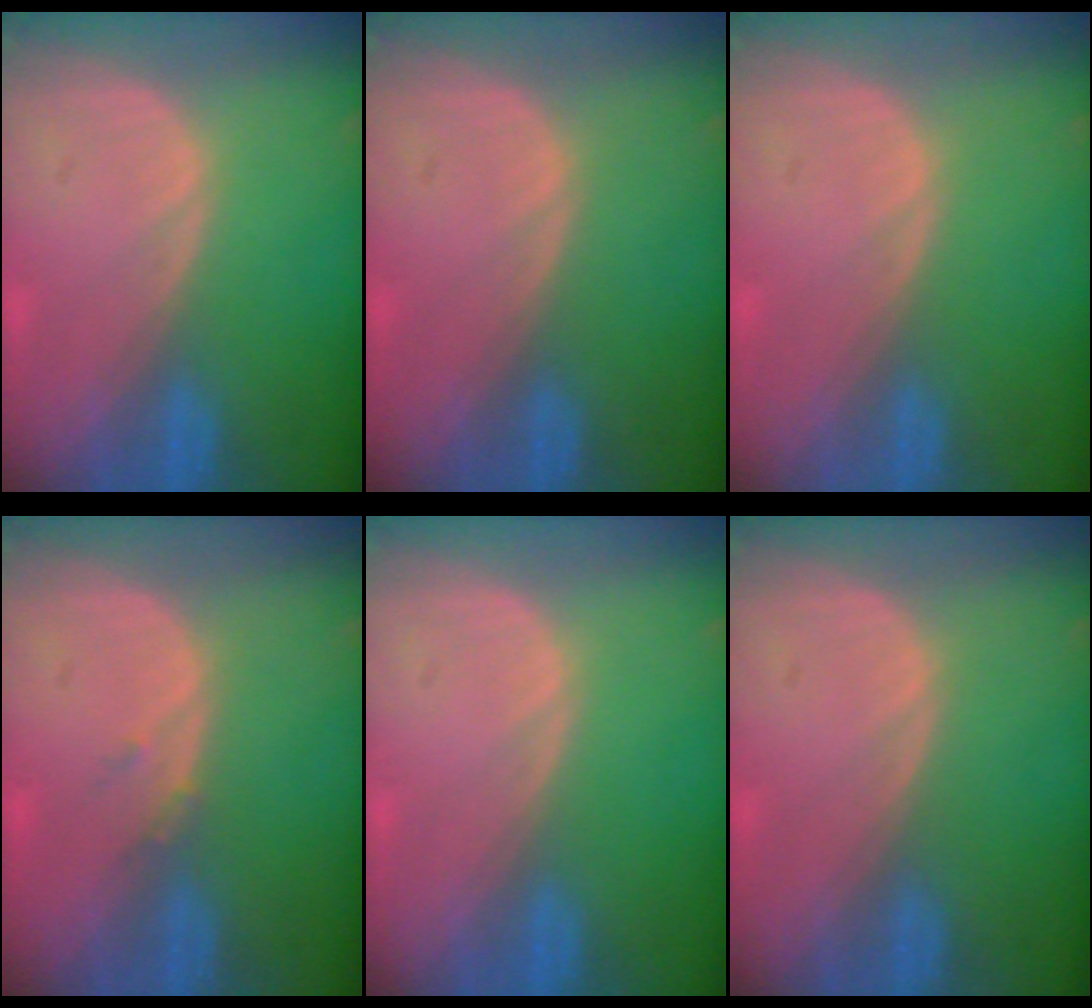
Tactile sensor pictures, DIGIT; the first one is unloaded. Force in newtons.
{"total": 0.0}
{"total": 0.0}
{"total": 1.2, "press": 1.0, "slide": 0.6}
{"total": 0.0}
{"total": 0.0}